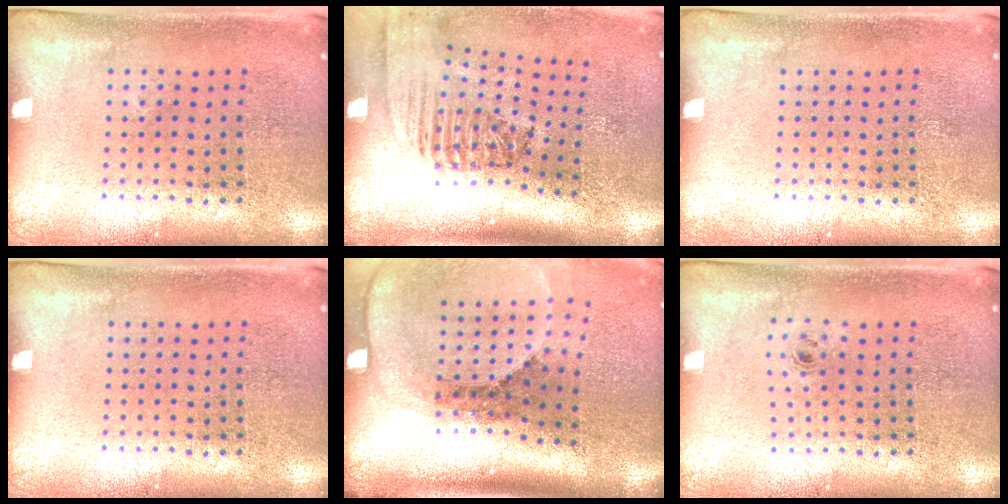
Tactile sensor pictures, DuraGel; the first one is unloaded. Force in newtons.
{"total": 2.4, "press": 1.6, "slide": 1.7}
{"total": 0.0}
{"total": 0.0}
{"total": 2.8, "press": 1.8, "slide": 2.1}
{"total": 0.6, "press": 0.3, "slide": 0.5}